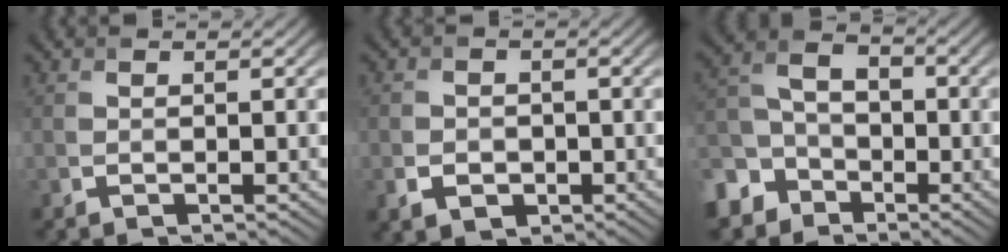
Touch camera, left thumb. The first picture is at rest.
{"total": 3.0, "force": [-1.1, 2.5, 1.3], "torque": [-0.029, -0.008, -0.020]}
{"total": 8.6, "force": [-4.7, 6.2, 3.6], "torque": [-0.097, -0.012, -0.110]}